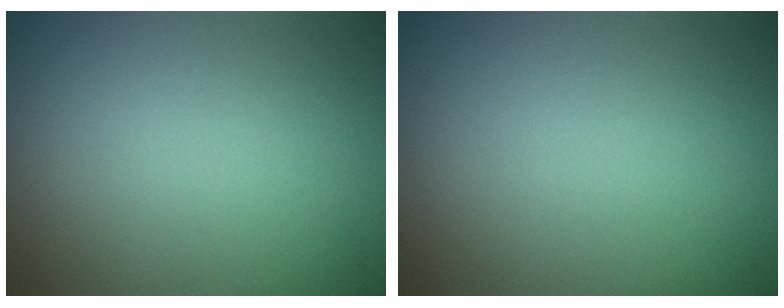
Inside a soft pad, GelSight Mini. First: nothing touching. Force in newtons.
{"total": 0.0}